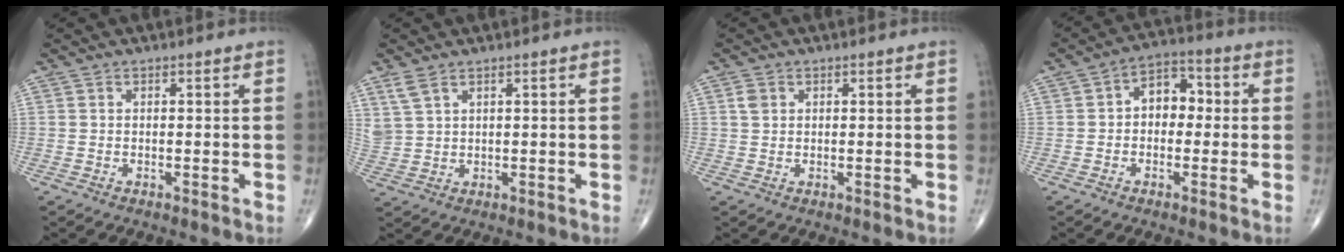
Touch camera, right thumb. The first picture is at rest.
{"total": 3.6, "force": [2.5, 1.6, 2.0], "torque": [-0.047, -0.005, 0.065]}
{"total": 1.8, "force": [0.7, 1.4, 0.9], "torque": [-0.015, 0.001, 0.012]}
{"total": 7.2, "force": [0.2, 5.1, 5.1], "torque": [-0.047, 0.028, -0.010]}